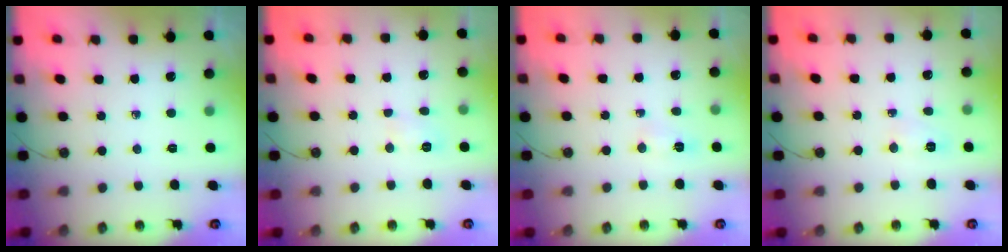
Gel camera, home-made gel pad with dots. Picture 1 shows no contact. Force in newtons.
{"total": 3.9, "press": 3.8, "slide": 0.5}
{"total": 2.8, "press": 2.8, "slide": 0.2}
{"total": 4.1, "press": 4.0, "slide": 0.5}